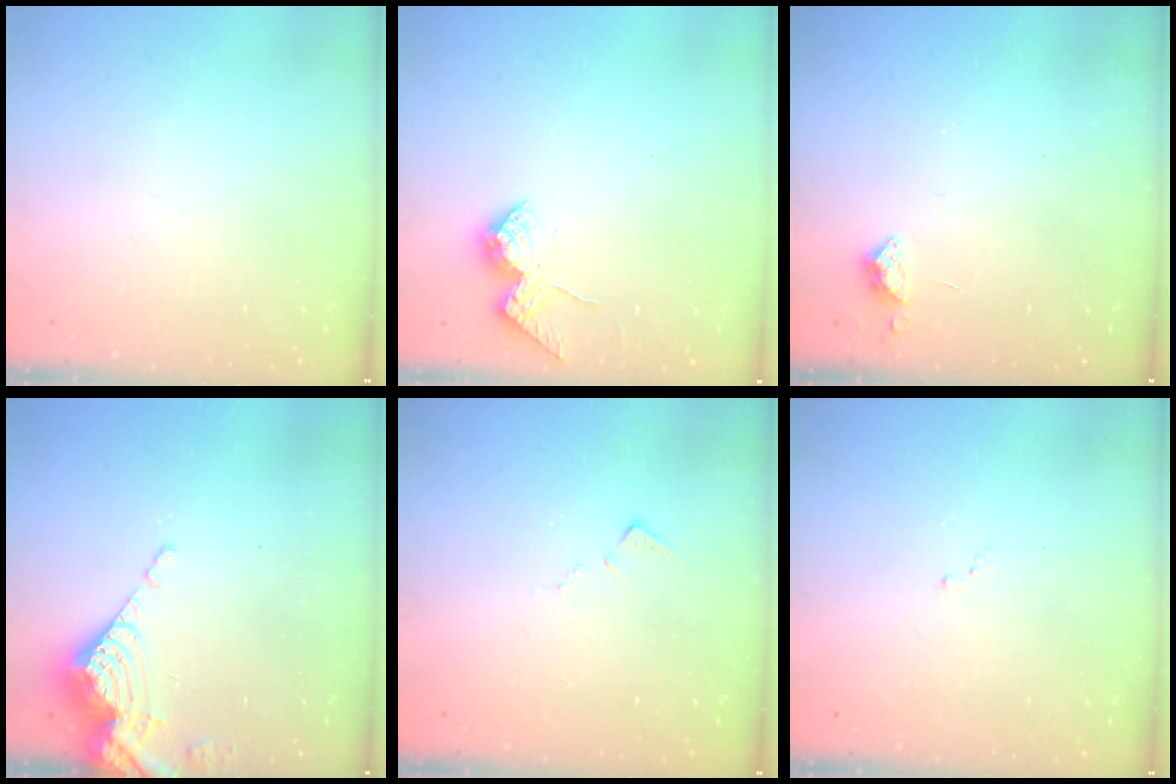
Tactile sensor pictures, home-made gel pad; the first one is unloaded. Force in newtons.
{"total": 11.8, "press": 11.8, "slide": 0.4}
{"total": 4.7, "press": 4.6, "slide": 0.7}
{"total": 9.1, "press": 9.0, "slide": 1.0}
{"total": 7.5, "press": 7.4, "slide": 0.3}
{"total": 7.6, "press": 7.5, "slide": 1.0}